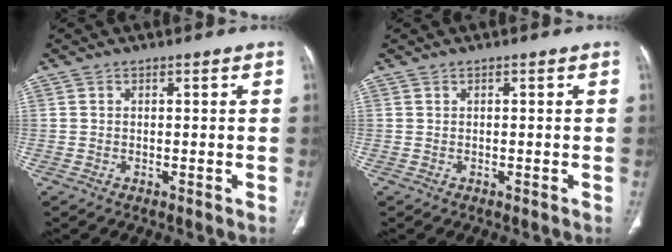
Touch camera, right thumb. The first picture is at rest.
{"total": 0.0}